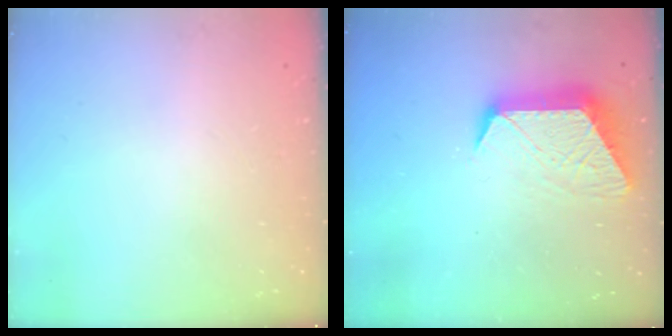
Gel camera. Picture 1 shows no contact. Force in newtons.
{"total": 12.2, "press": 12.2, "slide": 0.8}